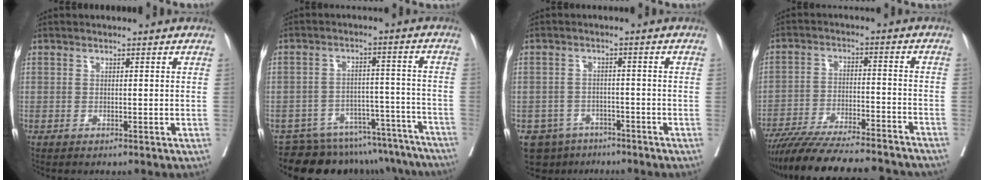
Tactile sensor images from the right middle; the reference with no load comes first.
{"total": 20.7, "force": [-19.0, 6.8, 4.6], "torque": [-0.033, 0.027, -0.238]}
{"total": 5.5, "force": [-3.9, 3.9, 0.5], "torque": [-0.002, 0.008, -0.056]}
{"total": 22.2, "force": [-19.9, 2.6, 9.6], "torque": [-0.141, -0.021, -0.289]}